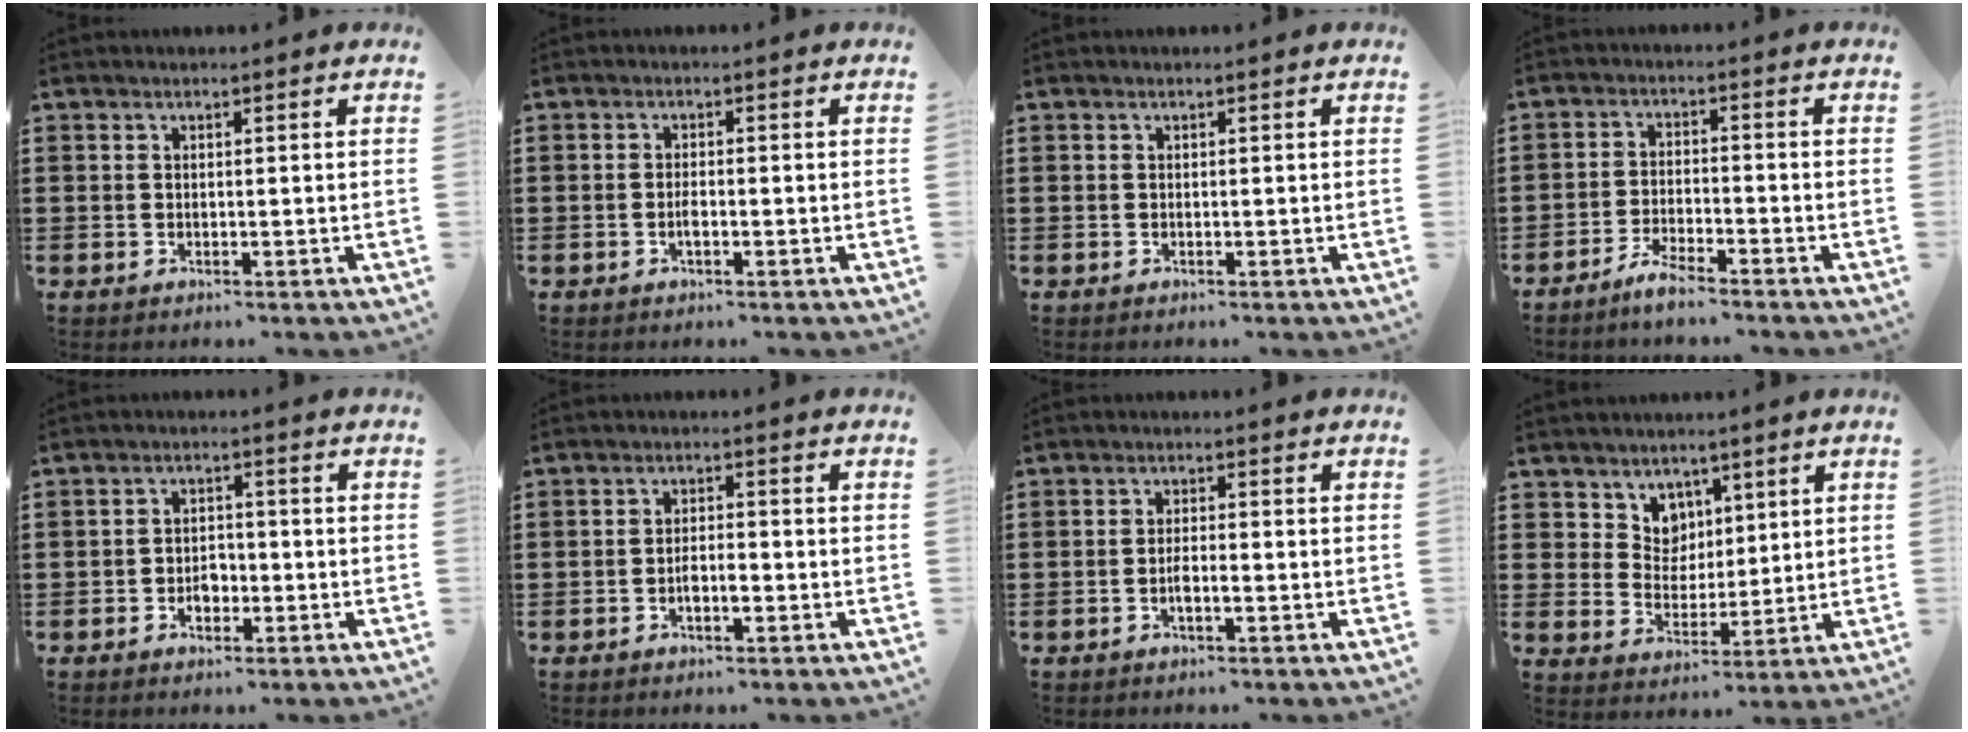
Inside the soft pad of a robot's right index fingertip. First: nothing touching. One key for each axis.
{"total": 1.6, "fx": -0.6, "fy": 0.5, "fz": 1.4, "tx": -0.028, "ty": 0.000, "tz": -0.011}
{"total": 0.0}
{"total": 3.6, "fx": -3.4, "fy": 0.1, "fz": 1.3, "tx": -0.030, "ty": 0.002, "tz": -0.068}
{"total": 2.6, "fx": -1.1, "fy": 2.0, "fz": 1.3, "tx": -0.030, "ty": 0.005, "tz": -0.023}
{"total": 2.7, "fx": -1.1, "fy": 1.0, "fz": 2.3, "tx": -0.043, "ty": 0.003, "tz": -0.020}
{"total": 2.4, "fx": -0.9, "fy": 0.6, "fz": 2.1, "tx": -0.046, "ty": -0.001, "tz": -0.018}
{"total": 5.4, "fx": 3.5, "fy": 4.1, "fz": 0.2, "tx": -0.032, "ty": -0.002, "tz": 0.066}